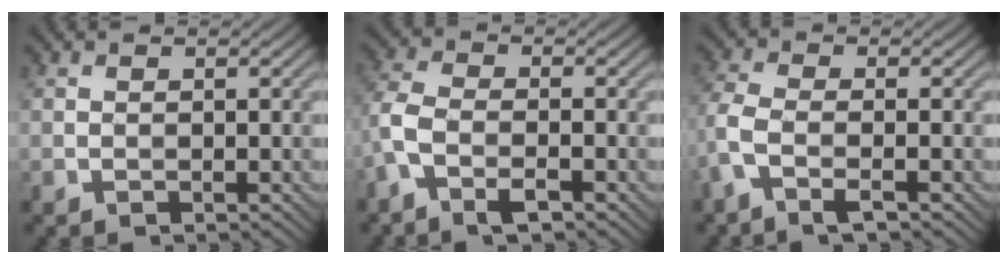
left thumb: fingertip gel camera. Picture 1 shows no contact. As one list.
[{"total": 5.7, "force": [-2.9, 2.4, 4.2], "torque": [-0.105, 0.001, -0.073]}, {"total": 4.9, "force": [-2.4, 1.6, 4.0], "torque": [-0.106, 0.000, -0.063]}]